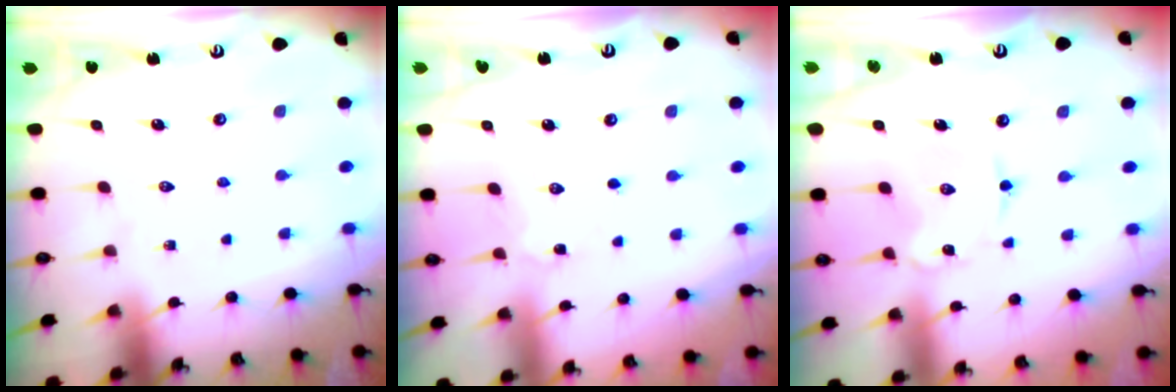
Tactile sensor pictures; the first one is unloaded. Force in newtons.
{"total": 1.0, "press": 1.0, "slide": 0.1}
{"total": 1.7, "press": 1.7, "slide": 0.1}